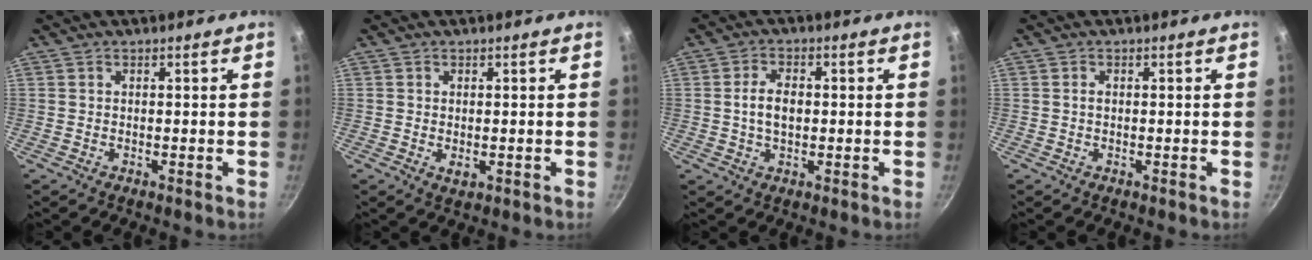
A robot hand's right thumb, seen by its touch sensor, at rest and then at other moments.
{"total": 1.9, "force": [-0.2, 1.1, 1.5], "torque": [-0.025, -0.004, -0.001]}
{"total": 5.2, "force": [0.1, 3.1, 4.1], "torque": [-0.066, 0.009, -0.003]}
{"total": 0.6, "force": [0.0, 0.4, 0.5], "torque": [-0.008, 0.004, -0.002]}